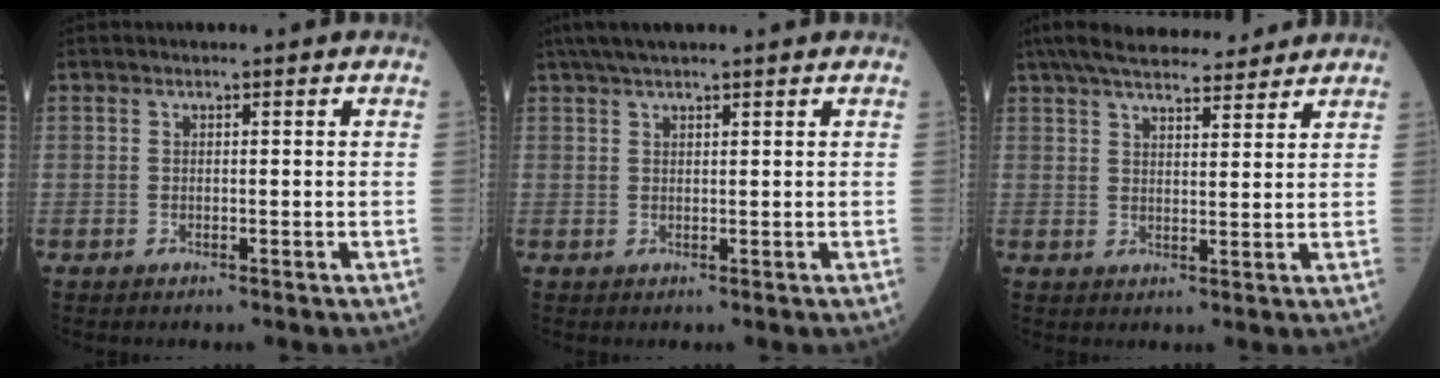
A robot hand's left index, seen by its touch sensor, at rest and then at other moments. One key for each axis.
{"total": 6.0, "fx": 4.8, "fy": 0.4, "fz": 3.6, "tx": -0.057, "ty": 0.041, "tz": 0.082}
{"total": 15.4, "fx": 13.3, "fy": 3.2, "fz": 7.1, "tx": -0.119, "ty": 0.040, "tz": 0.198}